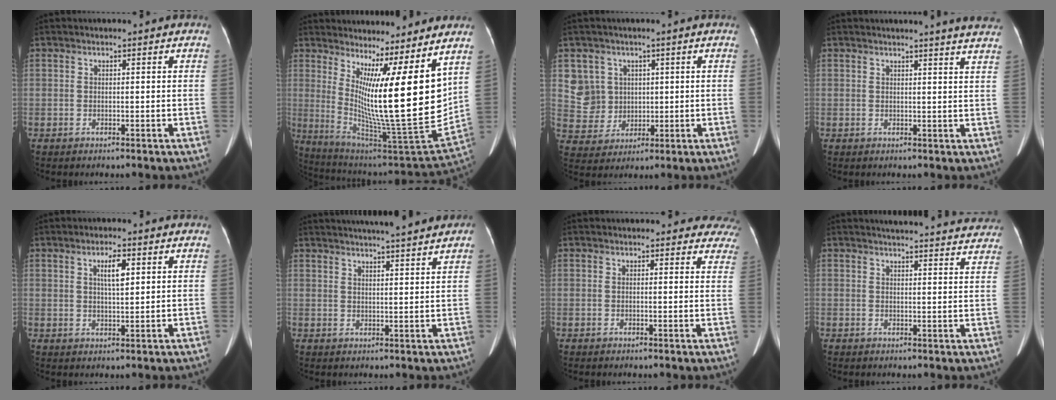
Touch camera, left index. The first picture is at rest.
{"total": 16.6, "force": [6.0, 0.6, 15.5], "torque": [-0.257, -0.044, 0.109]}
{"total": 6.9, "force": [2.0, 6.6, 0.0], "torque": [-0.003, 0.007, 0.054]}
{"total": 8.8, "force": [8.2, -0.2, 3.2], "torque": [-0.037, -0.015, 0.068]}
{"total": 3.4, "force": [1.2, 0.8, 3.0], "torque": [-0.051, -0.002, 0.020]}
{"total": 11.8, "force": [10.4, 0.1, 5.6], "torque": [-0.079, 0.009, 0.125]}
{"total": 11.0, "force": [10.2, 3.7, 1.8], "torque": [0.031, -0.019, 0.080]}
{"total": 21.0, "force": [20.1, 3.3, 5.4], "torque": [-0.062, -0.027, 0.223]}